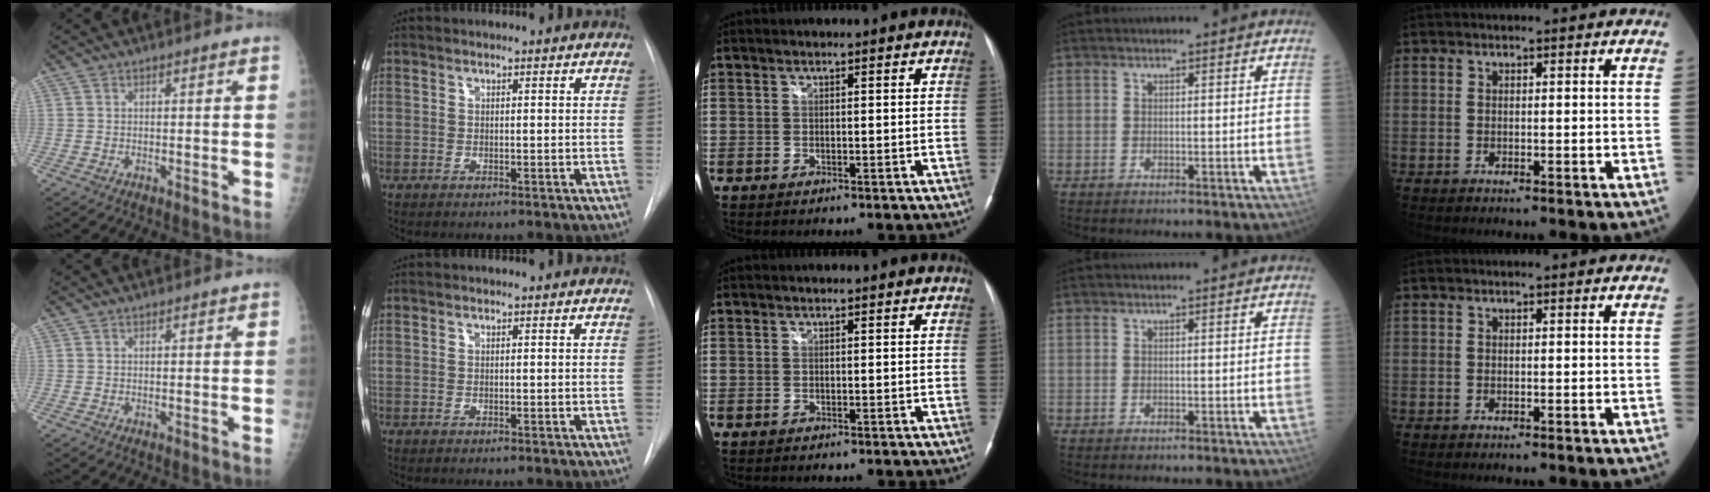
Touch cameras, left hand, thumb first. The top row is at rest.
{}